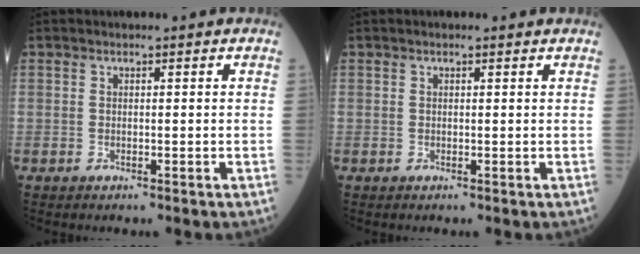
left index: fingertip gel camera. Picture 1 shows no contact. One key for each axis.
{"total": 0.9, "fx": 0.7, "fy": 0.1, "fz": 0.5, "tx": -0.011, "ty": 0.009, "tz": 0.008}